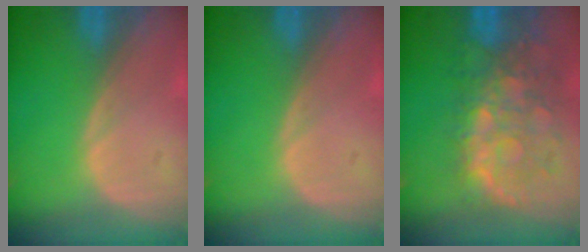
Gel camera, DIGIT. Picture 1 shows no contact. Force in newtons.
{"total": 0.0}
{"total": 10.9, "press": 9.5, "slide": 5.2}